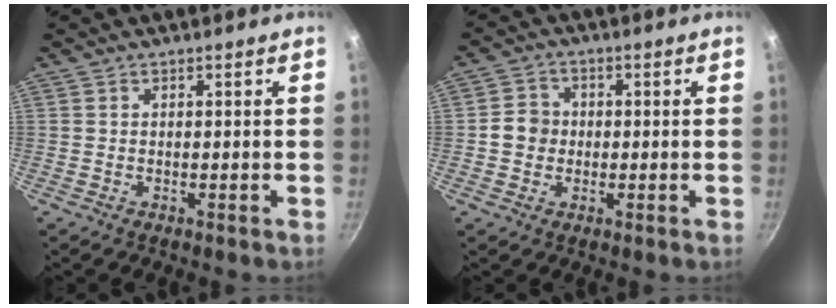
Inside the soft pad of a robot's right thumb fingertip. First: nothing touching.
{"total": 4.8, "force": [-0.4, 4.4, 1.9], "torque": [-0.009, 0.012, -0.017]}